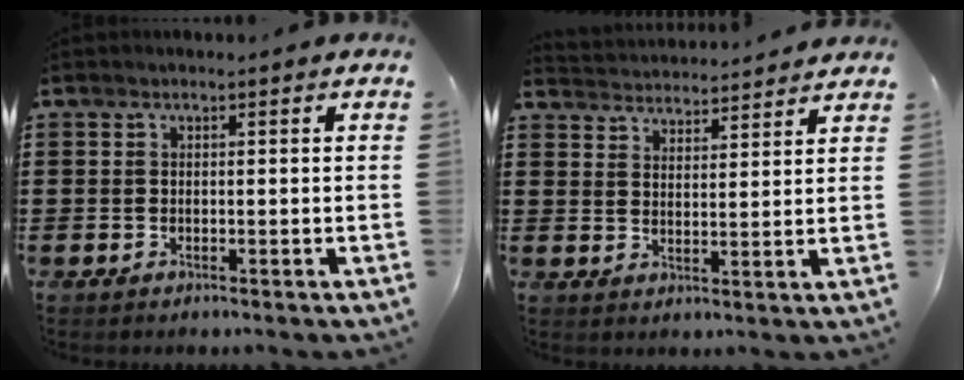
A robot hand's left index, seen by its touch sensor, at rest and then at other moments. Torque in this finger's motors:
{"motor_torque": [0.04, 0.71, -0.29, -0.11]}